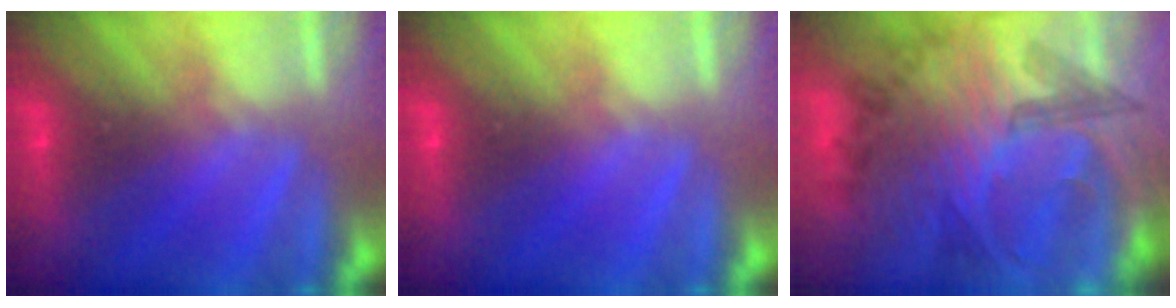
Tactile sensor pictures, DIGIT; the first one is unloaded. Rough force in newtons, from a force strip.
{"total": 0.0}
{"total": 6.4}